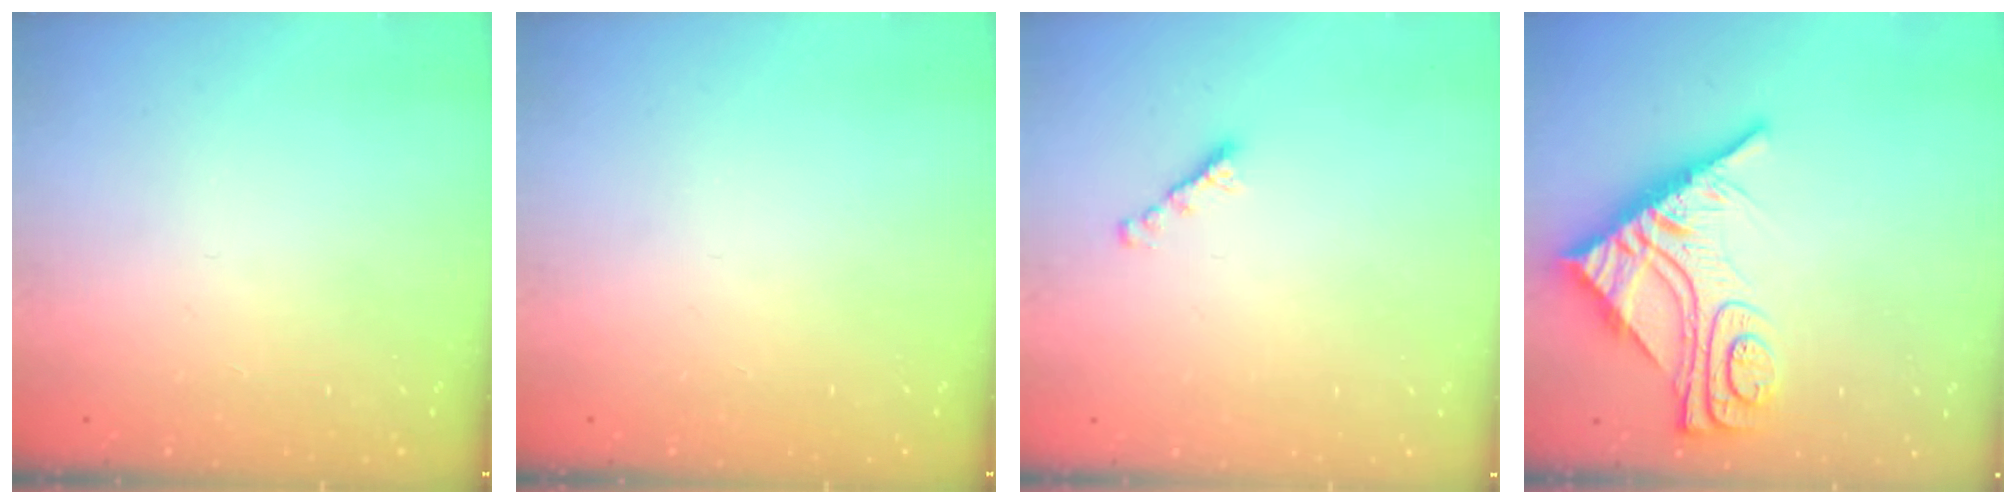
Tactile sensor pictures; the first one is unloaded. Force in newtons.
{"total": 0.0}
{"total": 2.7, "press": 2.6, "slide": 0.8}
{"total": 12.3, "press": 12.3, "slide": 1.1}